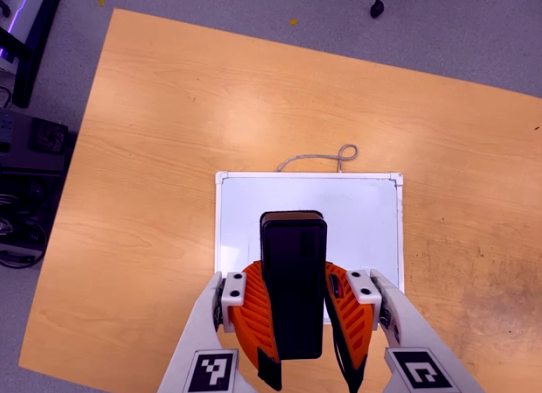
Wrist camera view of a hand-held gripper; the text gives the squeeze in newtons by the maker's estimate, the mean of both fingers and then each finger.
{"total": 10.8, "left": 9.6, "right": 12.1}